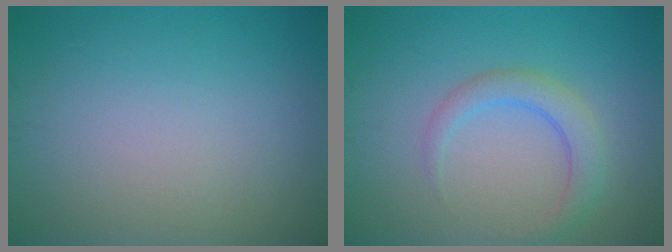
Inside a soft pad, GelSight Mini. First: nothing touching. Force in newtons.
{"total": 2.8, "press": 2.8, "slide": 0.1}